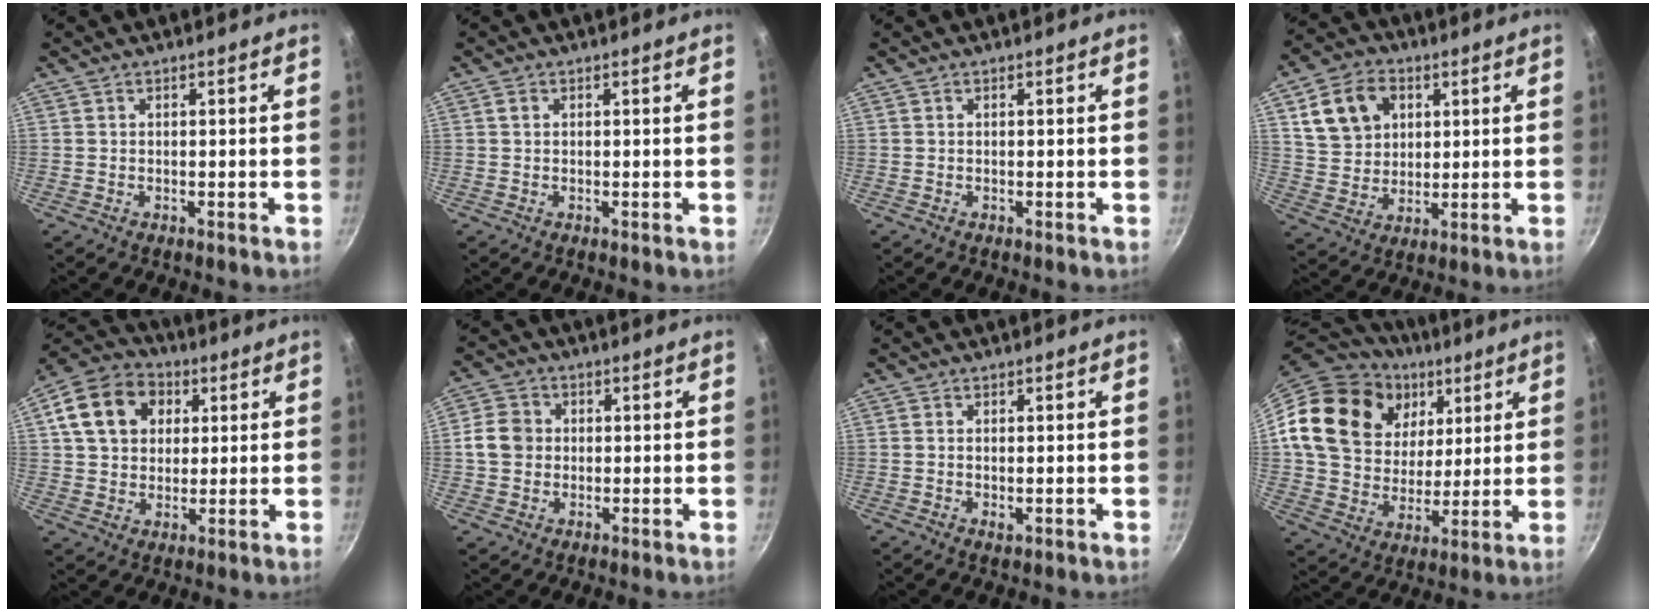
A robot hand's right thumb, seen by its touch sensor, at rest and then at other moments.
{"total": 1.0, "force": [0.3, 0.8, 0.5], "torque": [-0.009, 0.002, 0.004]}
{"total": 0.0}
{"total": 12.5, "force": [4.2, 9.8, 6.5], "torque": [-0.098, 0.000, 0.079]}
{"total": 14.9, "force": [4.4, 11.6, 8.3], "torque": [-0.128, 0.017, 0.061]}
{"total": 6.3, "force": [0.2, 5.6, 2.9], "torque": [-0.031, 0.008, -0.005]}
{"total": 1.2, "force": [0.0, 0.6, 1.0], "torque": [-0.017, -0.003, 0.001]}
{"total": 24.4, "force": [9.5, 17.7, 13.7], "torque": [-0.223, -0.011, 0.171]}